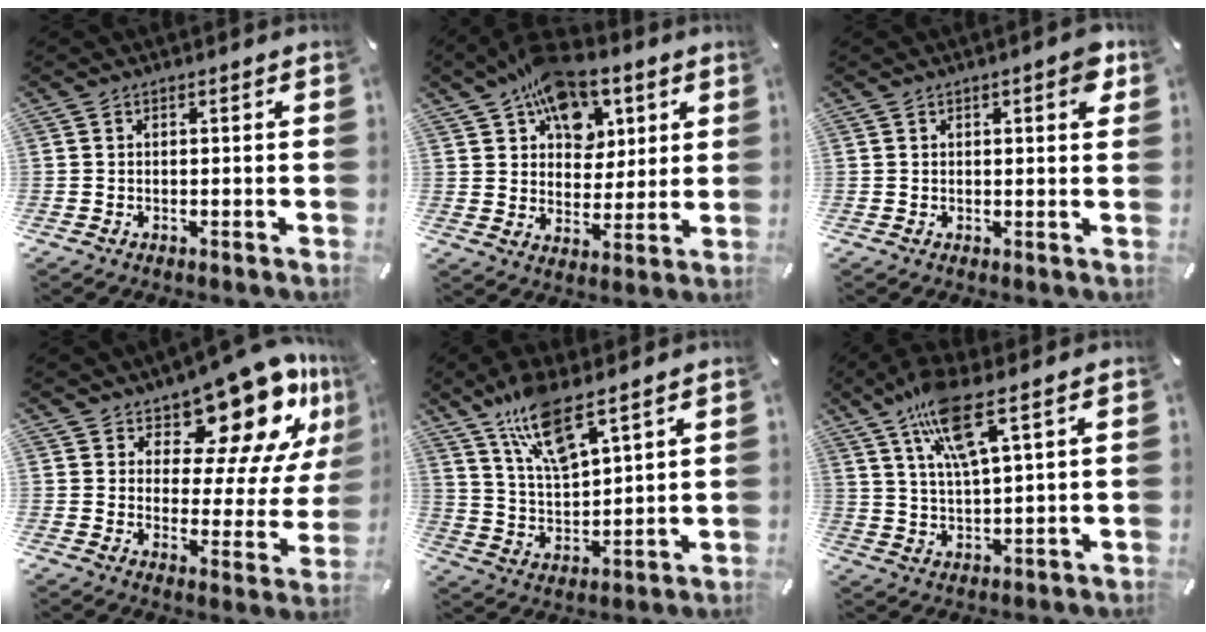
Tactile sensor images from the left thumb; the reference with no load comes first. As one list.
[{"total": 13.5, "force": [7.4, 9.4, 6.2], "torque": [-0.100, -0.039, 0.137]}, {"total": 3.6, "force": [1.4, 1.2, 3.1], "torque": [-0.040, -0.004, 0.017]}, {"total": 17.0, "force": [12.6, 7.9, 8.3], "torque": [-0.102, -0.114, 0.212]}, {"total": 12.8, "force": [9.4, 3.8, 7.9], "torque": [-0.168, -0.034, 0.172]}, {"total": 12.8, "force": [7.6, 3.1, 9.8], "torque": [-0.196, -0.011, 0.134]}]